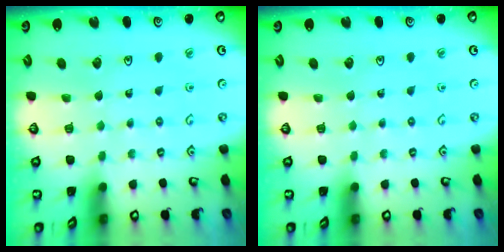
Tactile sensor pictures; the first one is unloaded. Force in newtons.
{"total": 0.0}